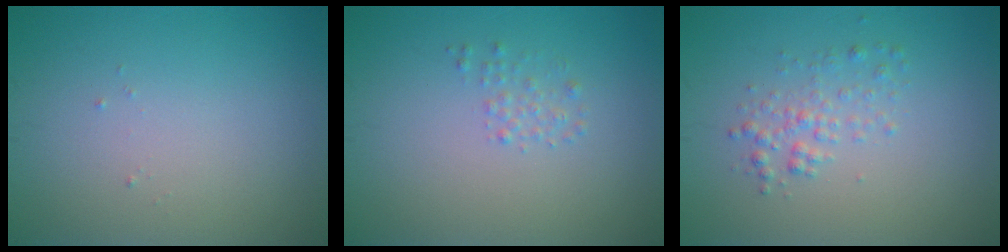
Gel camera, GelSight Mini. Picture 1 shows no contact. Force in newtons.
{"total": 1.0, "press": 1.0, "slide": 0.0}
{"total": 1.8, "press": 1.8, "slide": 0.0}